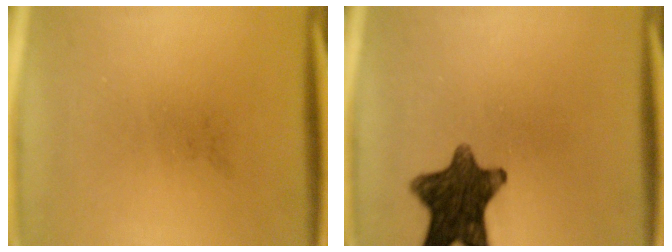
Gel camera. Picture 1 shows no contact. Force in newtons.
{"total": 11.4}